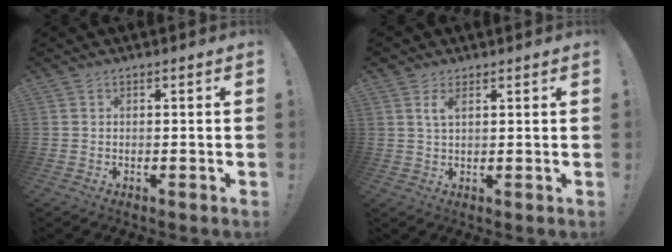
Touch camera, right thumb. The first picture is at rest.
{"total": 3.2, "force": [1.7, 1.5, 2.3], "torque": [-0.037, -0.004, 0.029]}